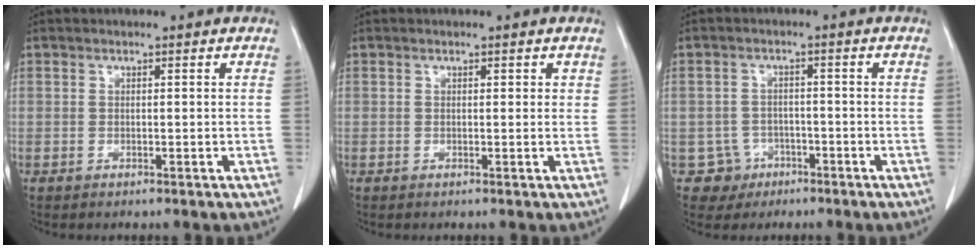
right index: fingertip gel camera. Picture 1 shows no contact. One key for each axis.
{"total": 1.1, "fx": 0.6, "fy": 0.6, "fz": 0.7, "tx": -0.004, "ty": 0.000, "tz": 0.005}
{"total": 4.3, "fx": -1.9, "fy": 3.8, "fz": -0.5, "tx": 0.015, "ty": 0.015, "tz": -0.028}